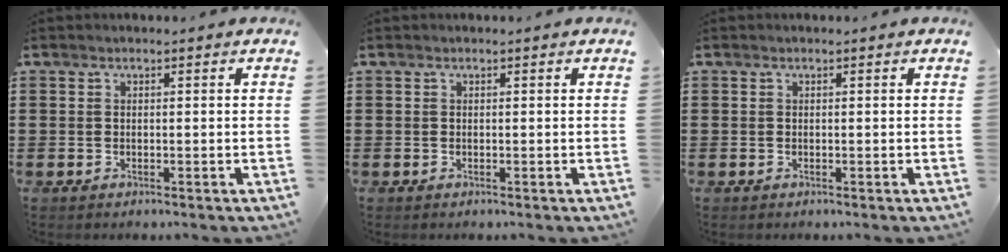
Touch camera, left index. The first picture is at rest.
{"total": 0.0}
{"total": 0.0}